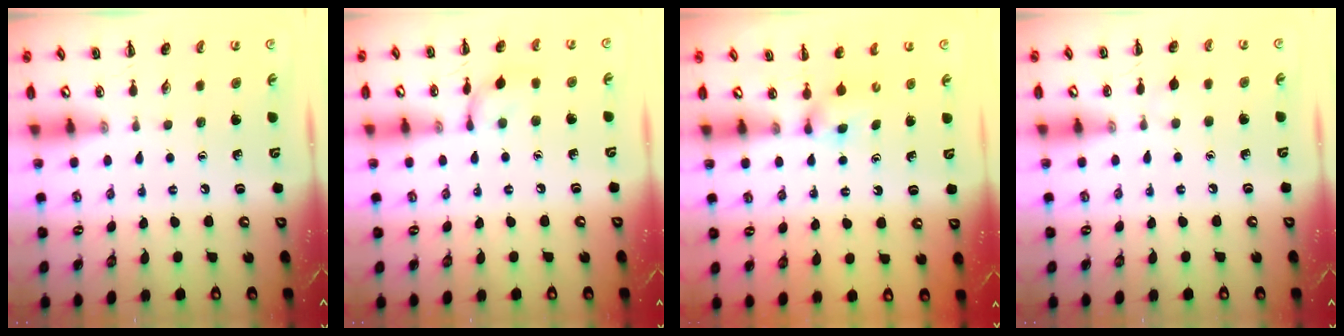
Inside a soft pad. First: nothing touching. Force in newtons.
{"total": 7.4, "press": 7.4, "slide": 0.7}
{"total": 2.4, "press": 2.3, "slide": 0.9}
{"total": 3.9, "press": 3.6, "slide": 1.6}